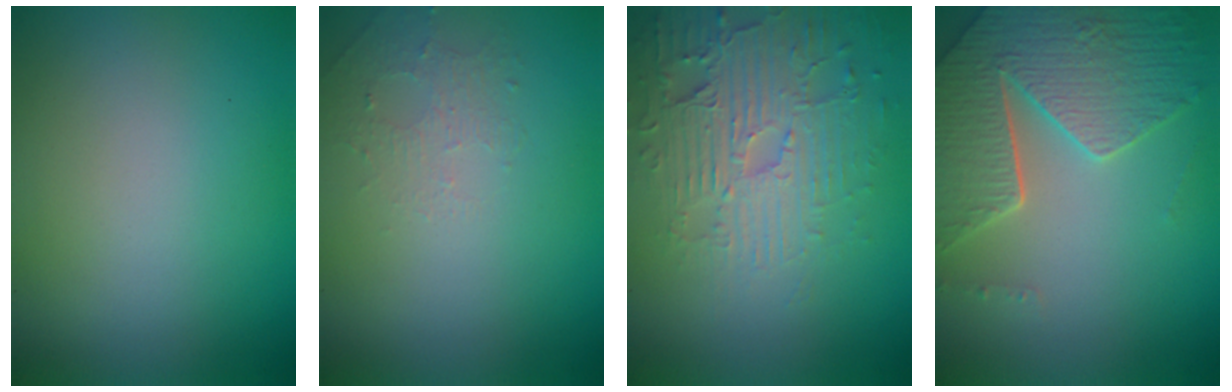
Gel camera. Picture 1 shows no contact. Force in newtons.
{"total": 1.3, "press": 0.7, "slide": 1.2}
{"total": 4.4, "press": 4.0, "slide": 1.7}
{"total": 7.0, "press": 5.4, "slide": 4.5}